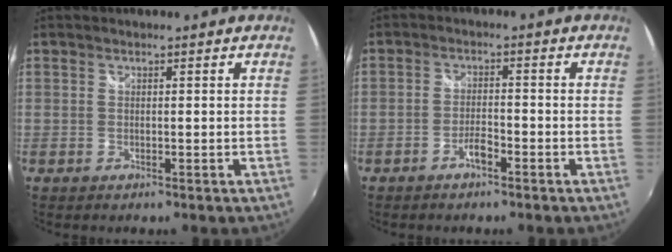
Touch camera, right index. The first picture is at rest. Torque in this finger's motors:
{"motor_torque": [0.38, 0.18, 0.23, 0.05]}